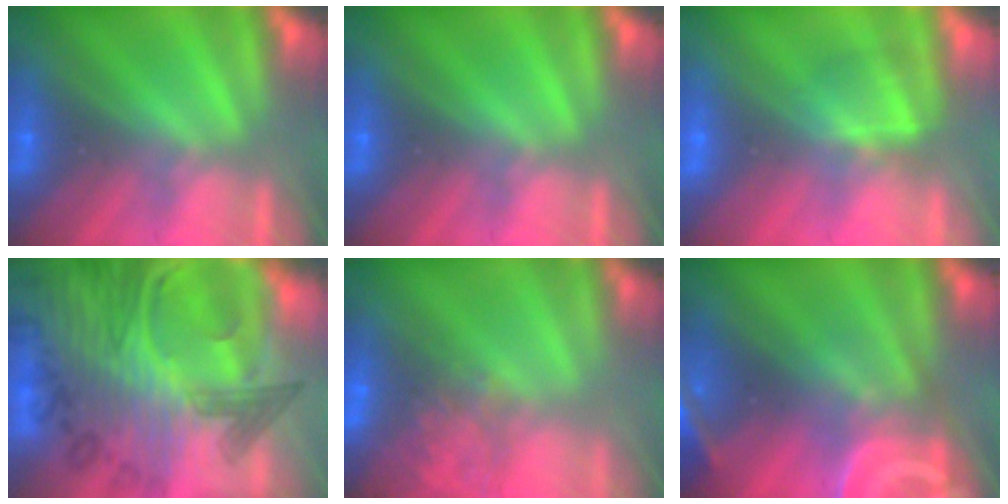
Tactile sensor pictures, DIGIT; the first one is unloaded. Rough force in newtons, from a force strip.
{"total": 0.0}
{"total": 4.7}
{"total": 9.5}
{"total": 8.1}
{"total": 8.6}